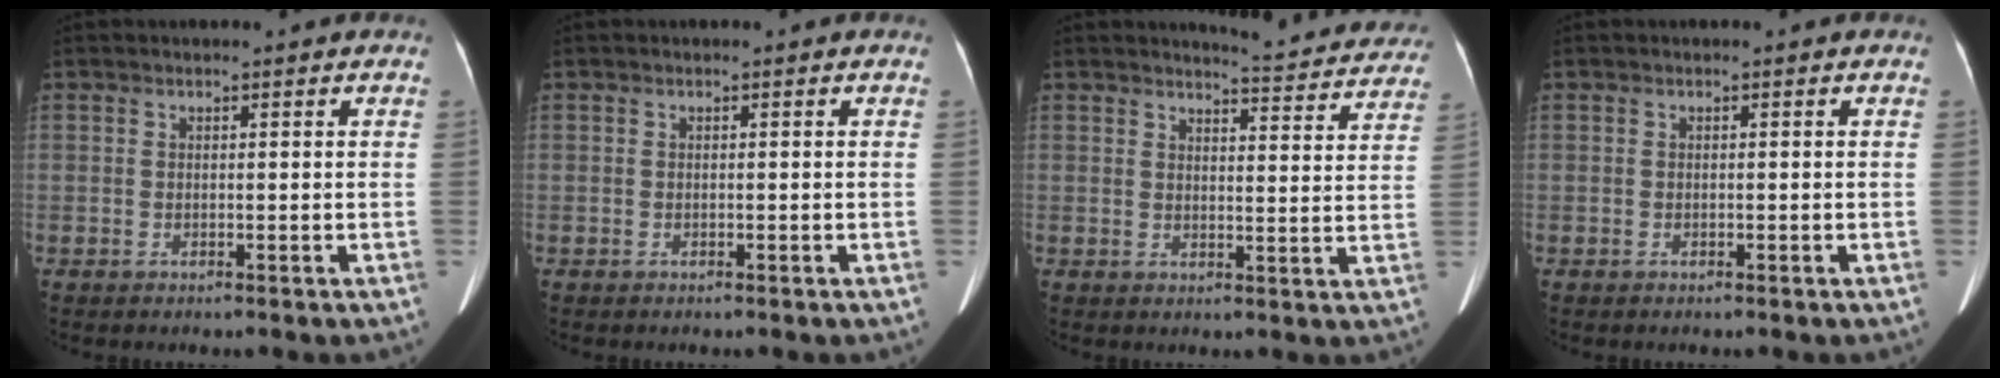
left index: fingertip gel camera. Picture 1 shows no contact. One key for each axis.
{"total": 0.0}
{"total": 11.0, "fx": 10.8, "fy": 1.3, "fz": 1.8, "tx": -0.010, "ty": -0.031, "tz": 0.109}
{"total": 0.0}